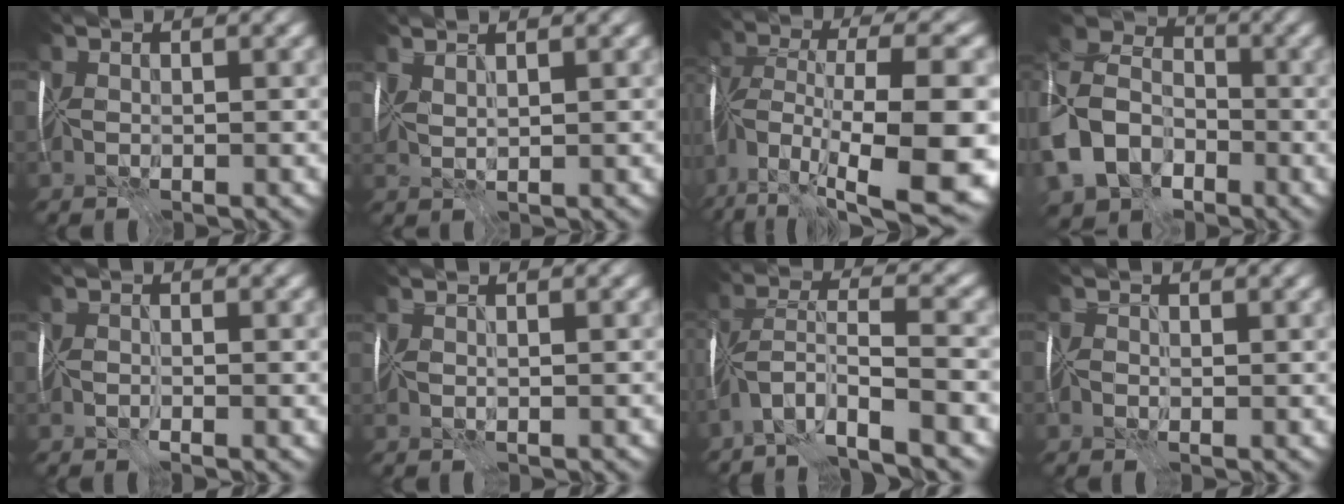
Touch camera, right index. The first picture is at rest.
{"total": 1.3, "force": [0.7, -1.0, 0.0], "torque": [-0.011, -0.003, 0.025]}
{"total": 14.3, "force": [-6.6, 5.1, 11.6], "torque": [-0.236, -0.012, -0.088]}
{"total": 9.7, "force": [-4.7, 6.8, 5.1], "torque": [-0.134, -0.023, -0.102]}
{"total": 1.4, "force": [-1.1, -0.9, -0.3], "torque": [0.002, -0.010, -0.016]}
{"total": 1.2, "force": [0.1, -0.9, -0.7], "torque": [0.008, -0.004, 0.008]}
{"total": 6.5, "force": [-5.0, 0.3, 4.2], "torque": [-0.082, 0.003, -0.097]}
{"total": 0.6, "force": [-0.3, 0.5, 0.0], "torque": [0.006, 0.009, -0.019]}